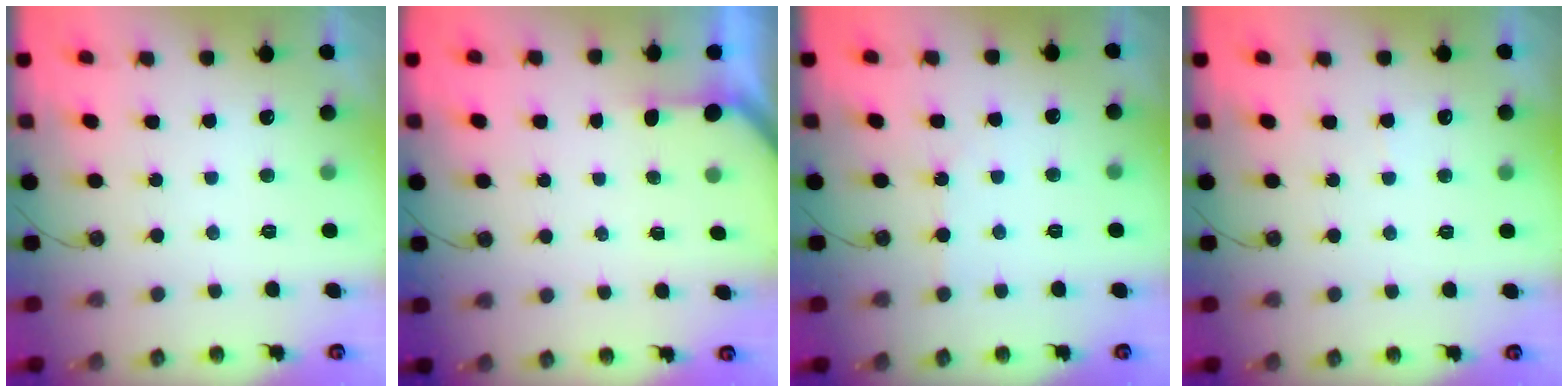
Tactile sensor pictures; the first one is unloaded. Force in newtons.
{"total": 1.2, "press": 1.2, "slide": 0.1}
{"total": 1.7, "press": 1.6, "slide": 0.3}
{"total": 2.7, "press": 2.7, "slide": 0.3}